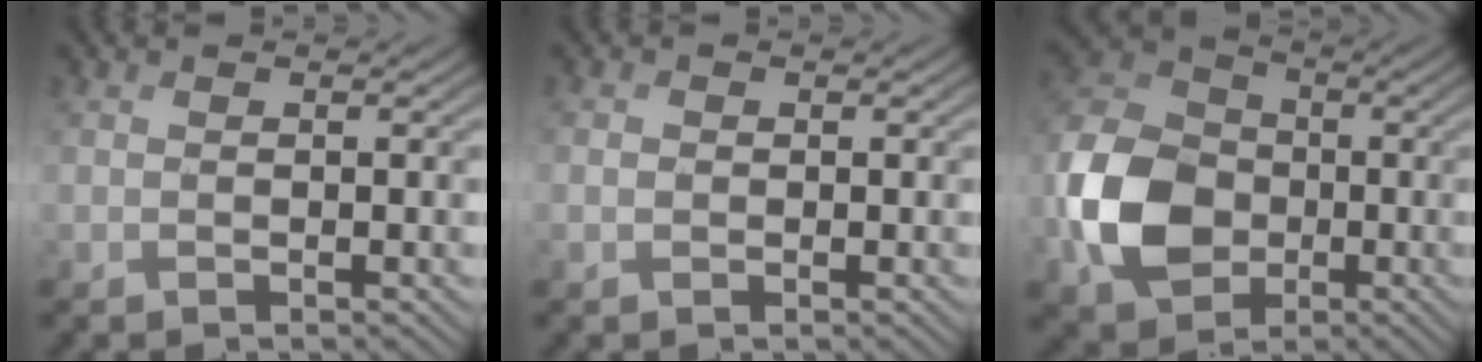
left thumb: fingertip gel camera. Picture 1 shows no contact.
{"total": 1.2, "force": [-0.3, 1.1, 0.5], "torque": [-0.009, 0.000, -0.012]}
{"total": 10.8, "force": [-3.4, 8.3, 6.1], "torque": [-0.141, -0.002, -0.086]}